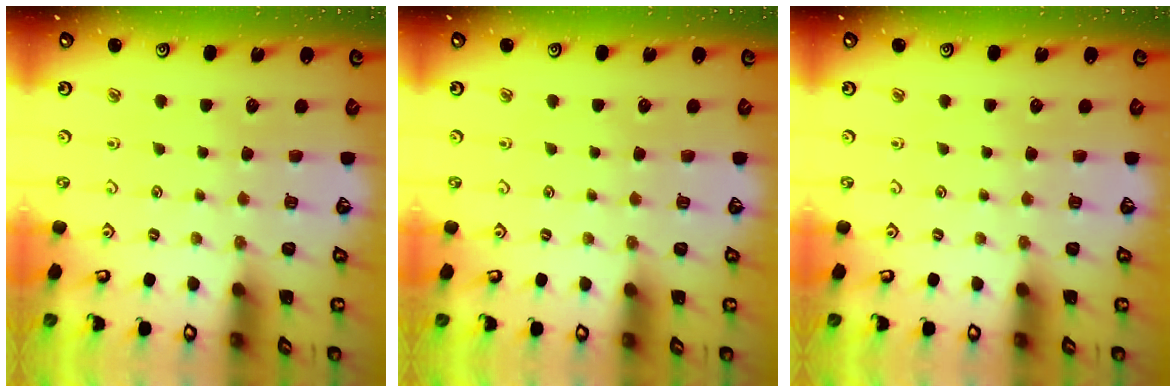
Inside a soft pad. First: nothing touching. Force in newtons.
{"total": 0.0}
{"total": 0.0}